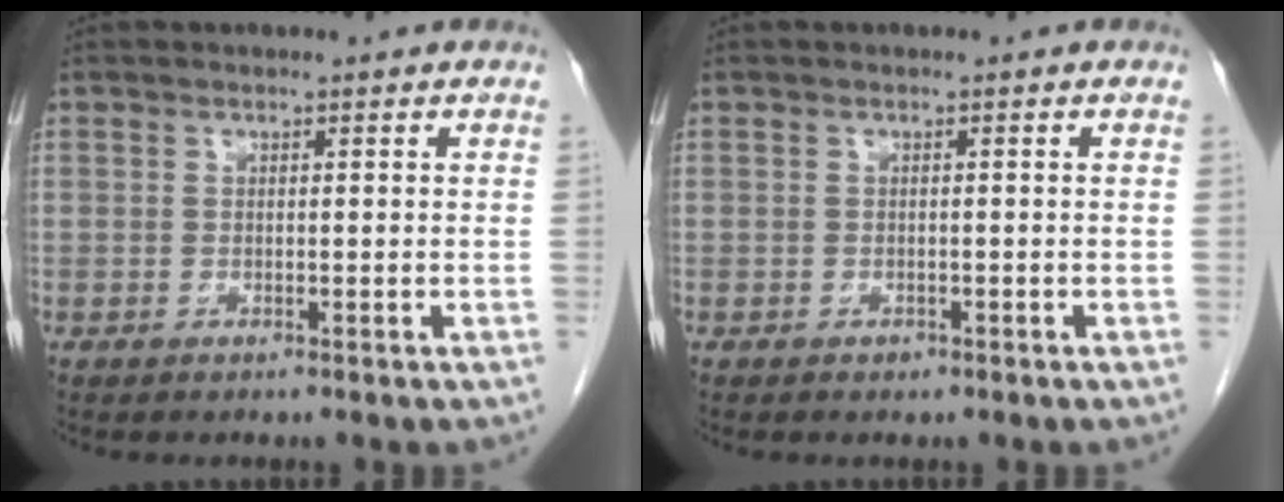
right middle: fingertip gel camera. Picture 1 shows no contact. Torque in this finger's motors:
{"motor_torque": [-0.26, -0.11, 0.00, 0.00]}